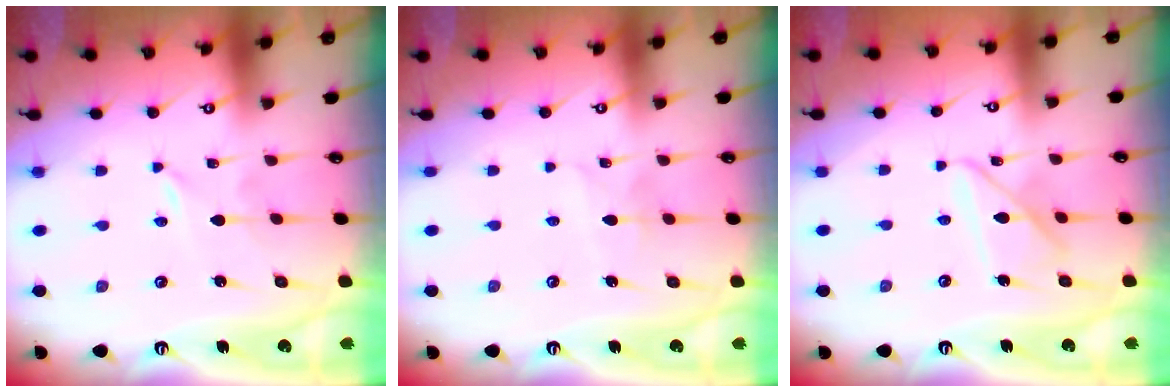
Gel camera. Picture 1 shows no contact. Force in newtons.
{"total": 2.6, "press": 2.6, "slide": 0.2}
{"total": 11.4, "press": 11.4, "slide": 1.0}